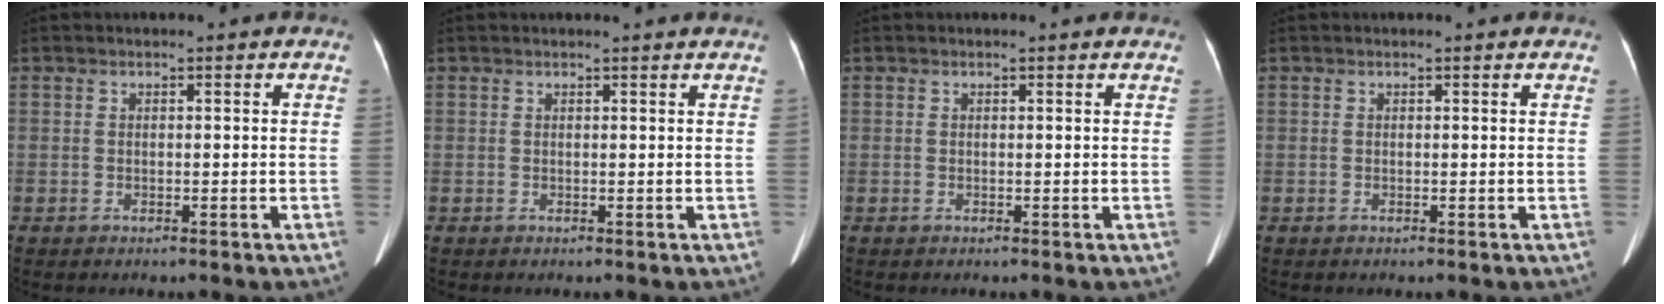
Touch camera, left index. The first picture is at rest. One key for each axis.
{"total": 2.4, "fx": 2.2, "fy": -0.4, "fz": 0.7, "tx": -0.014, "ty": 0.005, "tz": 0.023}
{"total": 0.8, "fx": 0.8, "fy": 0.0, "fz": 0.2, "tx": -0.009, "ty": 0.000, "tz": 0.003}
{"total": 0.5, "fx": 0.5, "fy": 0.0, "fz": 0.1, "tx": -0.004, "ty": 0.000, "tz": 0.002}